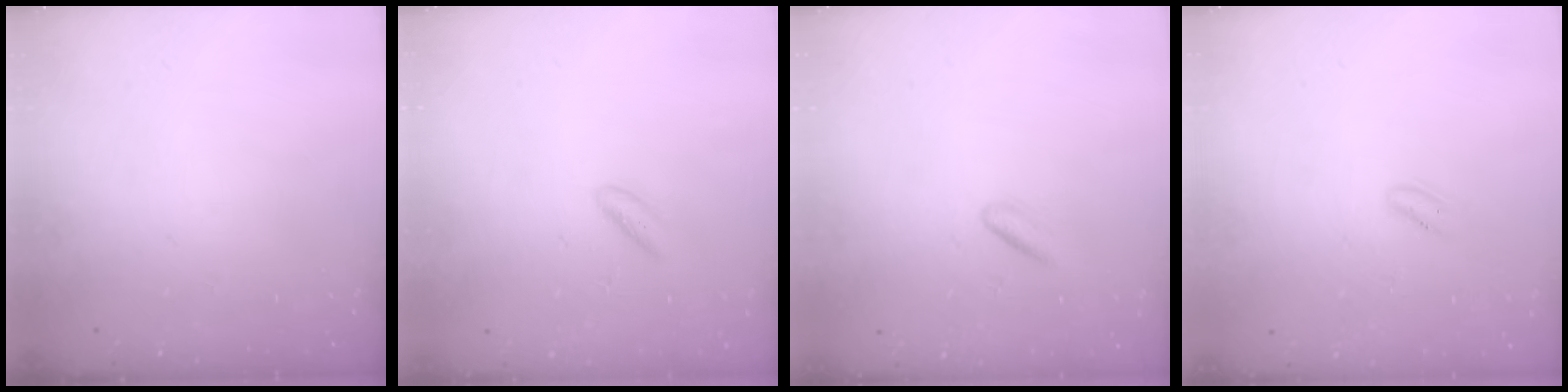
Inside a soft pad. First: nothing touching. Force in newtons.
{"total": 2.2, "press": 2.0, "slide": 0.9}
{"total": 2.1, "press": 1.9, "slide": 0.9}
{"total": 1.7, "press": 1.4, "slide": 0.9}